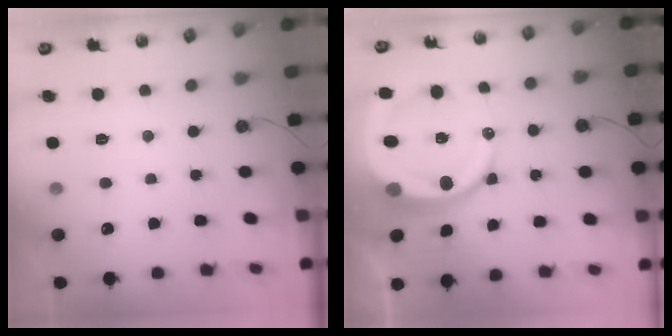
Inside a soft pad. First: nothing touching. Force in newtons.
{"total": 17.7, "press": 17.6, "slide": 2.0}